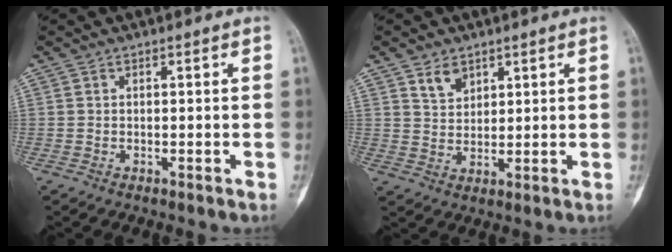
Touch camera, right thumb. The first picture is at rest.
{"total": 4.3, "force": [2.8, 2.7, 1.7], "torque": [-0.015, -0.023, 0.058]}